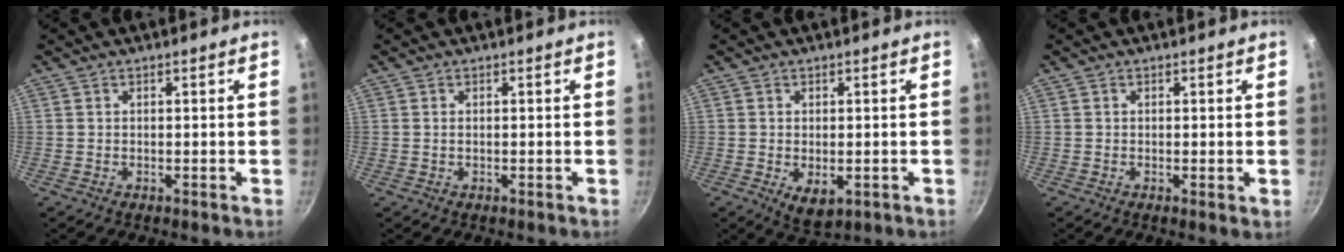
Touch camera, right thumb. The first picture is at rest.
{"total": 0.5, "force": [0.1, 0.3, 0.4], "torque": [-0.008, 0.001, 0.002]}
{"total": 4.9, "force": [-1.1, 2.8, 3.9], "torque": [-0.057, -0.013, -0.009]}
{"total": 0.9, "force": [-0.1, 0.1, 0.9], "torque": [-0.015, -0.004, -0.003]}